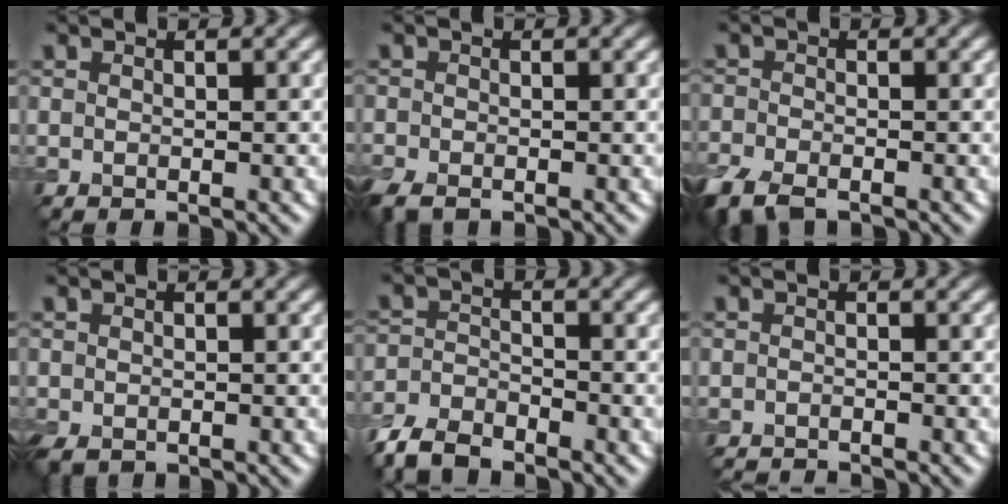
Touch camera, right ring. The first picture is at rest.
{"total": 3.2, "force": [-2.4, 1.5, 1.5], "torque": [-0.033, -0.013, -0.053]}
{"total": 5.4, "force": [-3.9, 2.5, 2.8], "torque": [-0.059, -0.022, -0.079]}
{"total": 1.6, "force": [-1.1, 0.8, 0.7], "torque": [-0.017, -0.009, -0.024]}
{"total": 4.7, "force": [-4.0, 1.7, 1.8], "torque": [-0.036, -0.006, -0.086]}
{"total": 1.9, "force": [-1.9, 0.2, 0.3], "torque": [-0.002, -0.008, -0.034]}